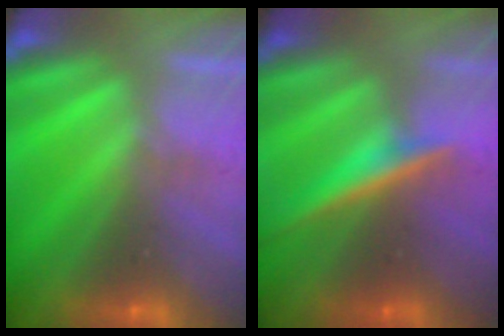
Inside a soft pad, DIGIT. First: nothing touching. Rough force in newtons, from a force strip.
{"total": 3.7}